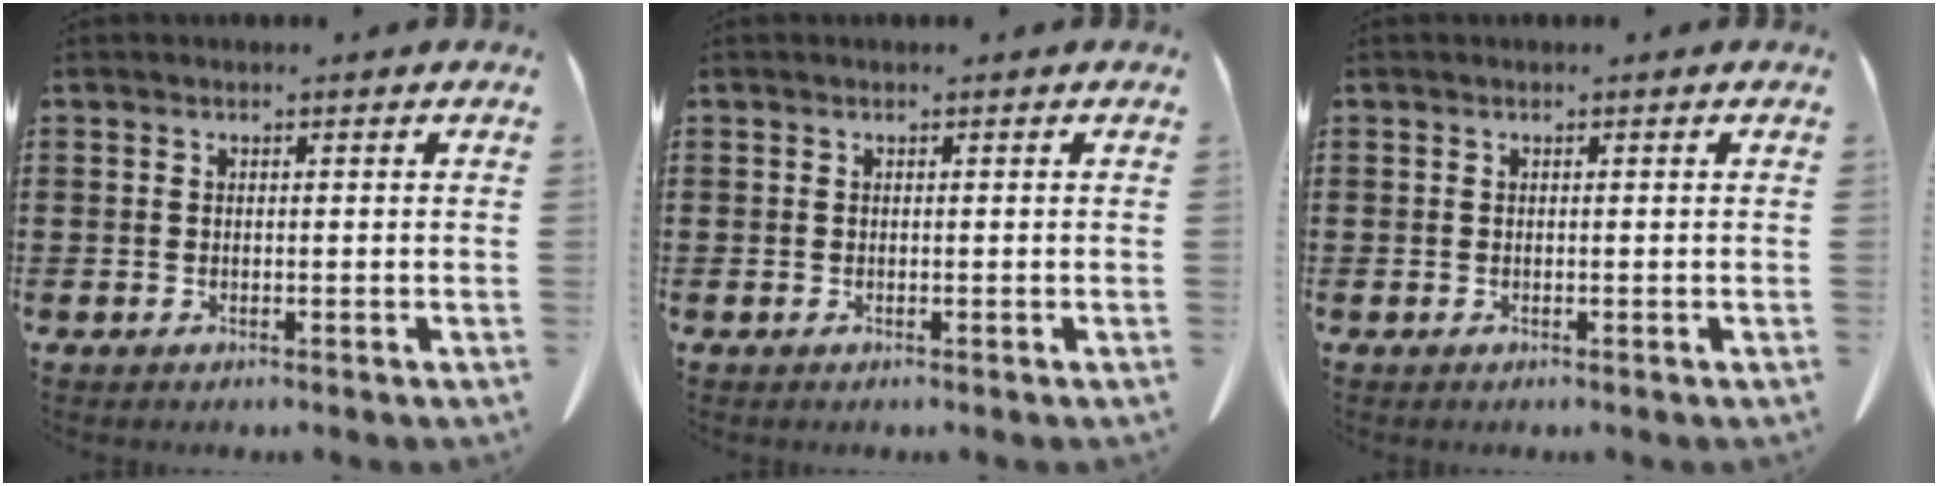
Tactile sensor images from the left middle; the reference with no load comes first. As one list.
[{"total": 0.0}, {"total": 0.0}]